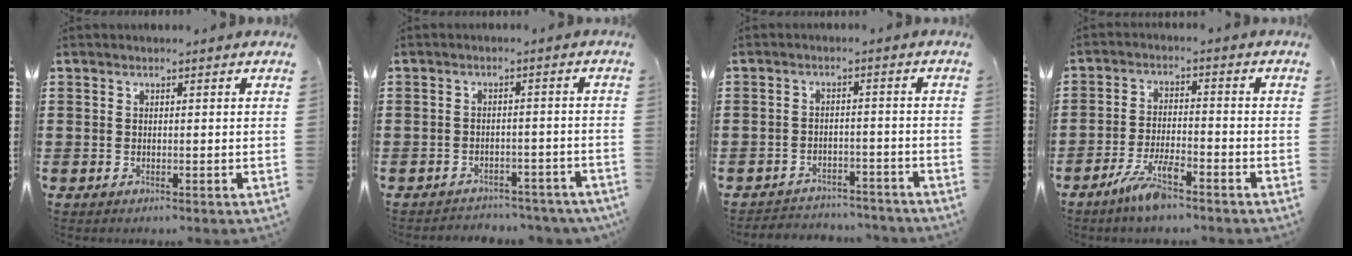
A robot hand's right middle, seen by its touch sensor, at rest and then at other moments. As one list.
[{"total": 2.6, "force": [-2.6, 0.4, 0.0], "torque": [-0.008, 0.001, -0.056]}, {"total": 3.3, "force": [-3.3, 0.4, 0.0], "torque": [-0.006, 0.001, -0.071]}, {"total": 5.8, "force": [-4.1, 1.2, 3.9], "torque": [-0.082, -0.002, -0.078]}]